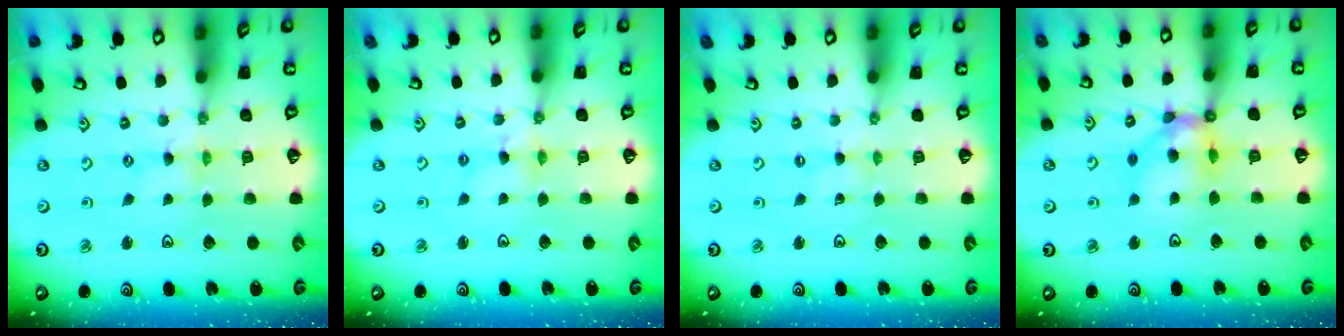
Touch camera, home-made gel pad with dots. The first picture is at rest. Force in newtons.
{"total": 4.3, "press": 4.3, "slide": 0.3}
{"total": 0.0}
{"total": 12.4, "press": 12.3, "slide": 1.2}